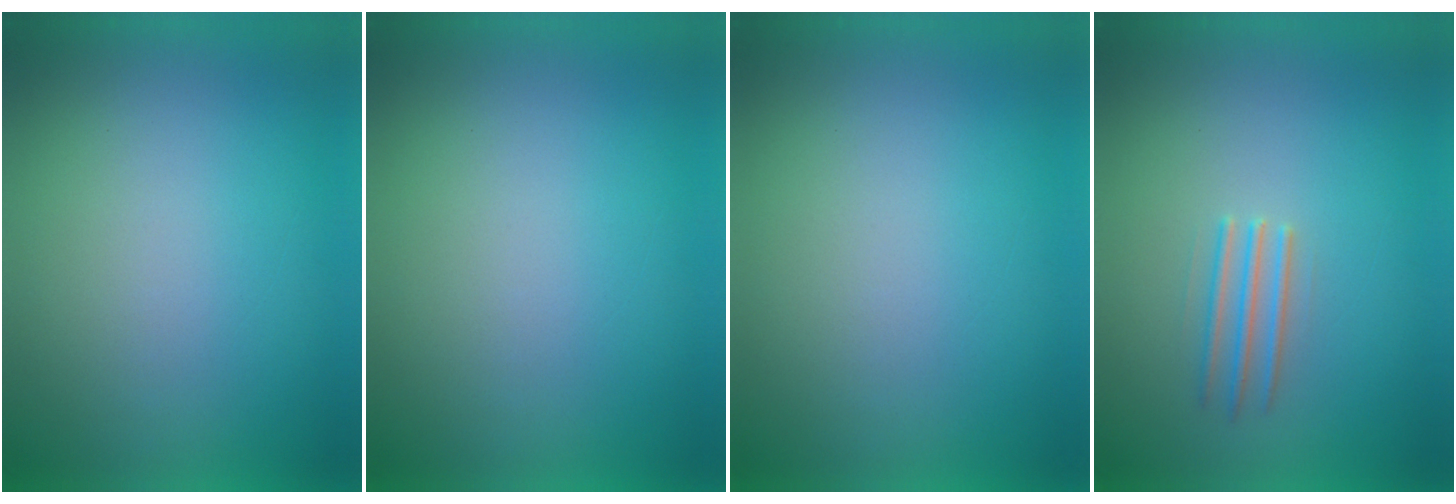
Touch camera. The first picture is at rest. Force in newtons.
{"total": 0.0}
{"total": 0.0}
{"total": 2.3}